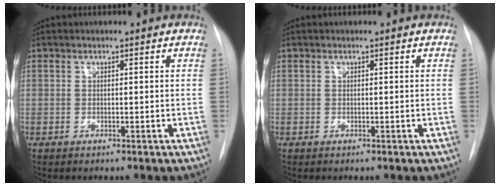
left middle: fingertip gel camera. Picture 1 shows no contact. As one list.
[{"total": 0.0}]